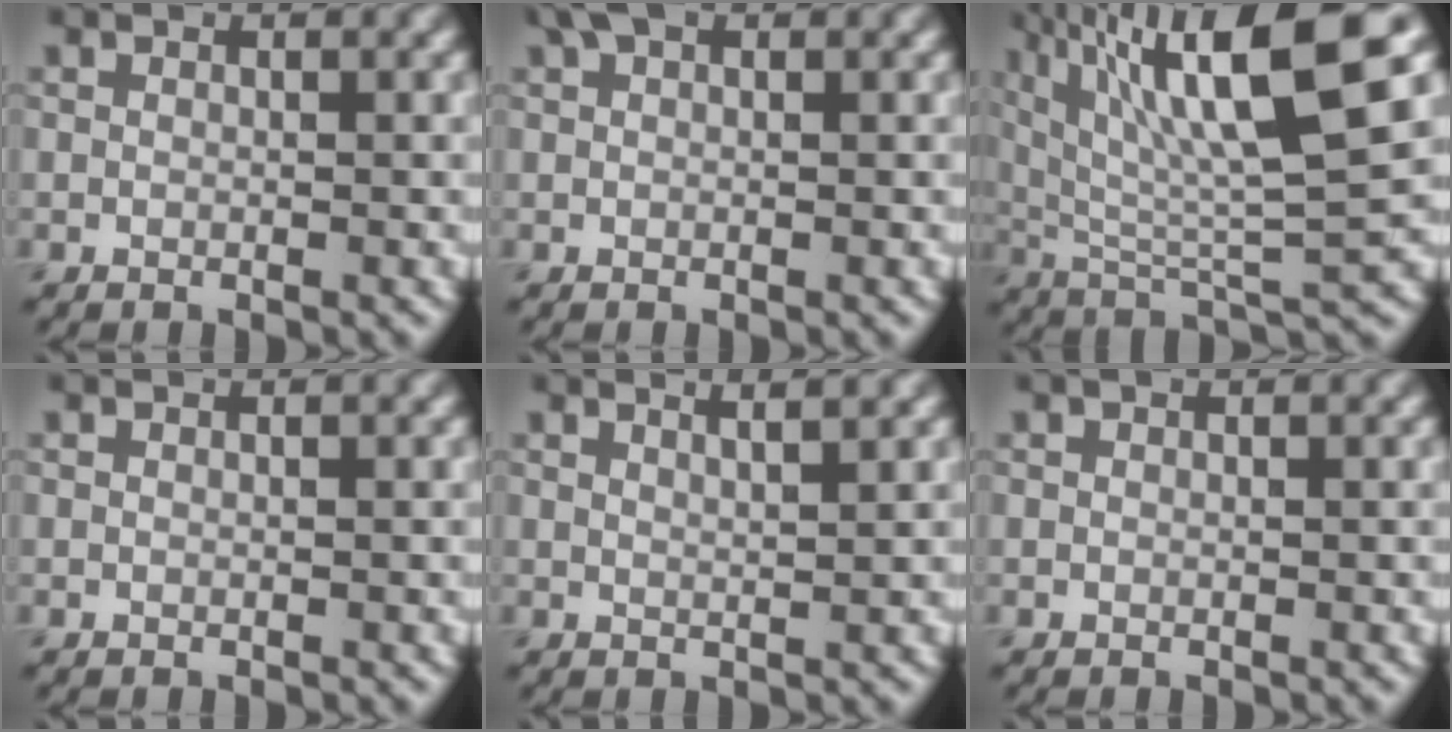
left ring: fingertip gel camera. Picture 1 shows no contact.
{"total": 1.8, "force": [1.2, 0.8, 1.1], "torque": [-0.017, 0.009, 0.020]}
{"total": 13.0, "force": [5.6, 2.6, 11.4], "torque": [-0.190, 0.015, 0.099]}
{"total": 0.0}
{"total": 2.9, "force": [2.0, 1.0, 1.8], "torque": [0.005, 0.016, -0.001]}
{"total": 0.0}